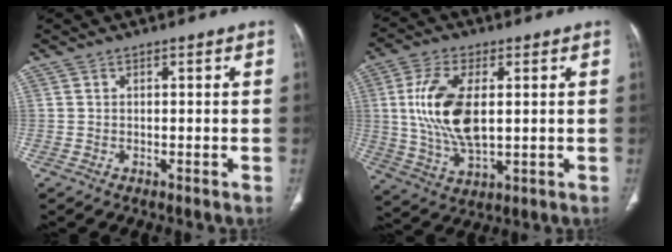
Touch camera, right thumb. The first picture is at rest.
{"total": 13.8, "force": [1.7, 6.7, 11.9], "torque": [-0.244, -0.009, 0.039]}